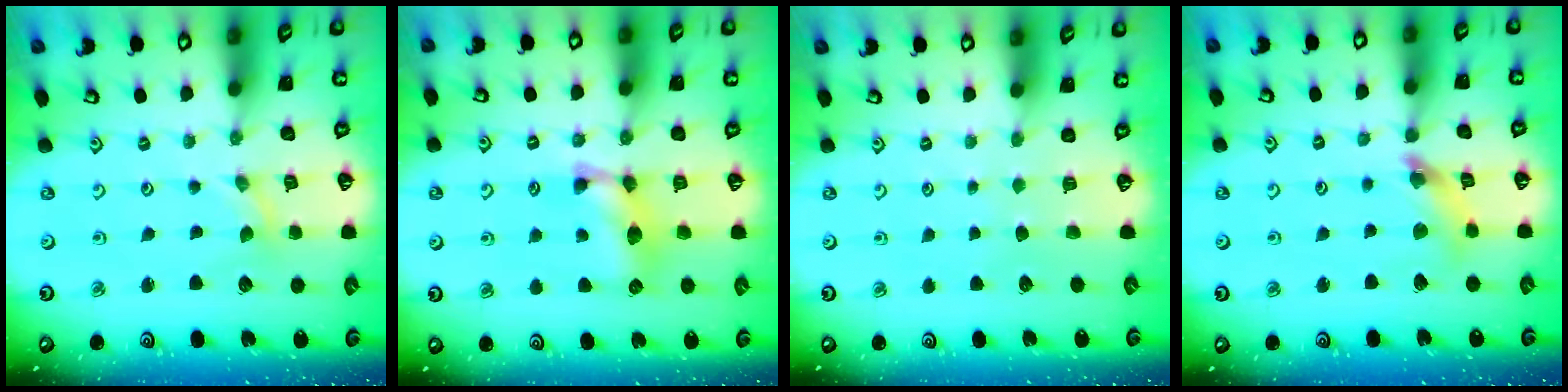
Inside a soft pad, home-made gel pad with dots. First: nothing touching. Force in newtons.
{"total": 10.5, "press": 10.5, "slide": 0.3}
{"total": 0.6, "press": 0.6, "slide": 0.1}
{"total": 8.4, "press": 8.4, "slide": 0.8}